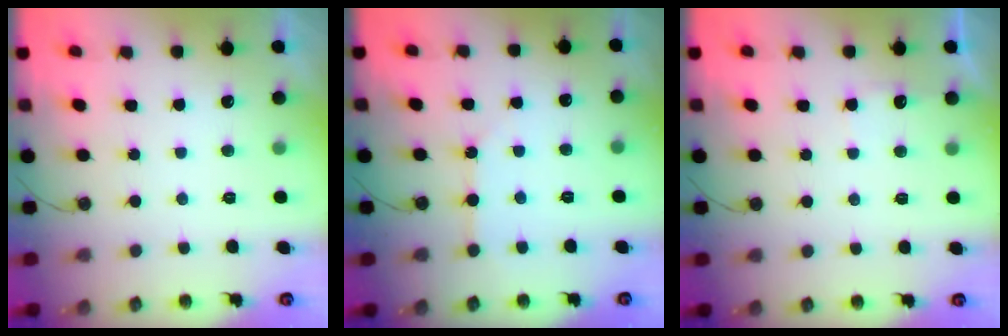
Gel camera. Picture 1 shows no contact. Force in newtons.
{"total": 2.0, "press": 2.0, "slide": 0.1}
{"total": 3.1, "press": 3.1, "slide": 0.4}